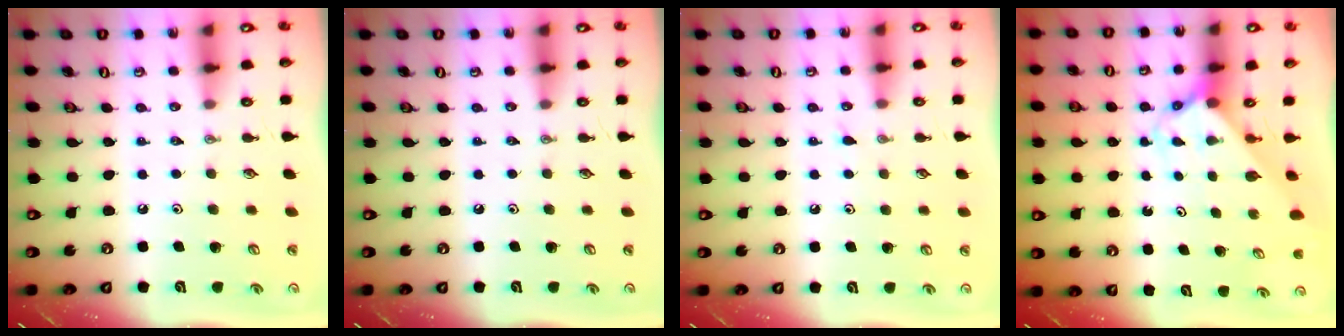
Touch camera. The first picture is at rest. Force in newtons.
{"total": 0.0}
{"total": 3.4, "press": 3.4, "slide": 0.4}
{"total": 2.2, "press": 2.2, "slide": 0.1}